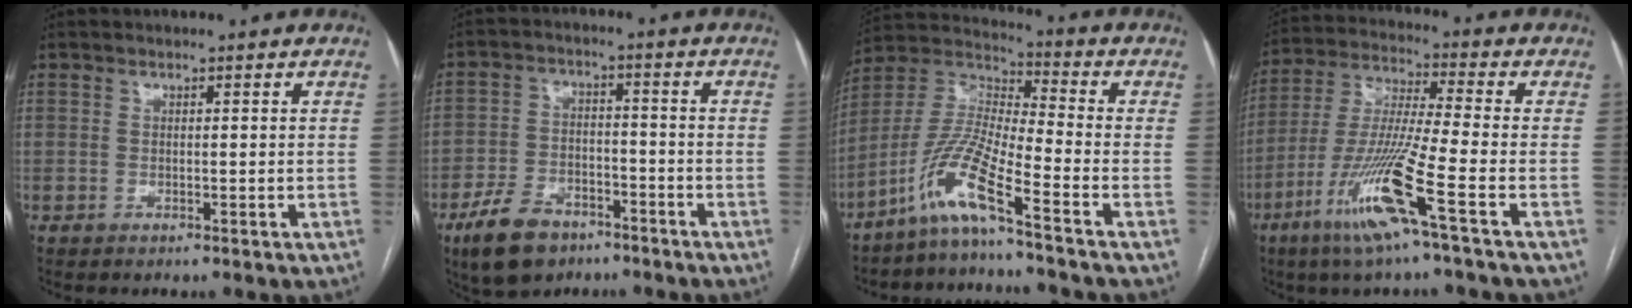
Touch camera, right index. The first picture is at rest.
{"total": 9.4, "force": [-6.2, 5.2, 4.8], "torque": [-0.103, 0.000, -0.105]}
{"total": 10.4, "force": [-6.8, -0.5, 7.8], "torque": [-0.176, -0.003, -0.141]}
{"total": 13.8, "force": [-6.7, -1.3, 12.1], "torque": [-0.251, -0.027, -0.132]}